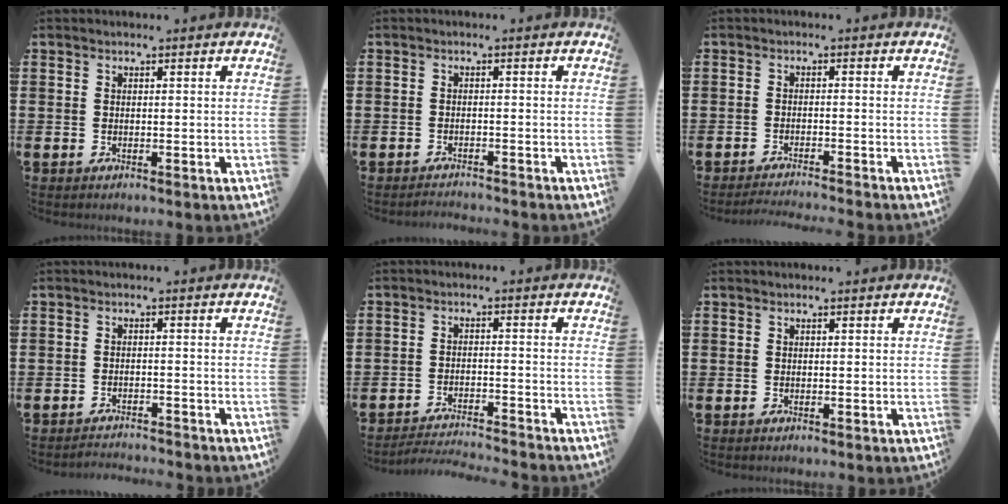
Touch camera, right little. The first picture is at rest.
{"total": 1.2, "force": [-1.2, -0.1, 0.0], "torque": [-0.002, 0.002, -0.024]}
{"total": 1.6, "force": [-1.6, -0.3, 0.3], "torque": [-0.005, 0.003, -0.032]}
{"total": 1.7, "force": [-1.7, -0.1, -0.2], "torque": [-0.002, 0.005, -0.036]}
{"total": 2.8, "force": [-2.8, -0.2, 0.2], "torque": [-0.006, 0.002, -0.060]}
{"total": 0.0}